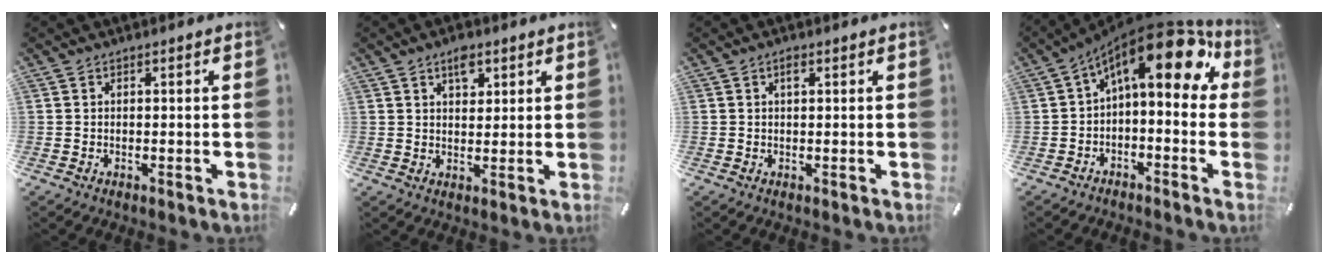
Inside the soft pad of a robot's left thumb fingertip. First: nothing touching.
{"total": 4.5, "force": [2.5, 2.6, 2.6], "torque": [-0.026, -0.008, 0.038]}
{"total": 1.4, "force": [0.5, 0.5, 1.2], "torque": [-0.025, 0.004, 0.007]}
{"total": 16.2, "force": [6.5, 7.2, 13.0], "torque": [-0.186, -0.045, 0.105]}